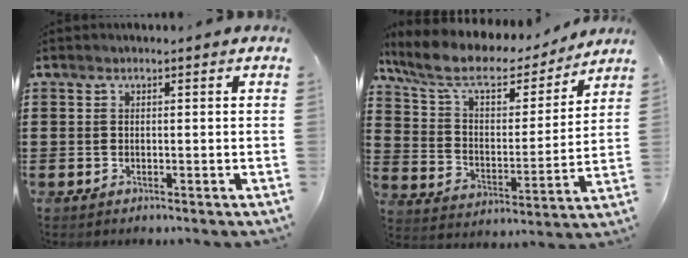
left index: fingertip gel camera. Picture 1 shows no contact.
{"total": 9.7, "force": [7.3, 3.6, 5.2], "torque": [-0.130, -0.036, 0.125]}